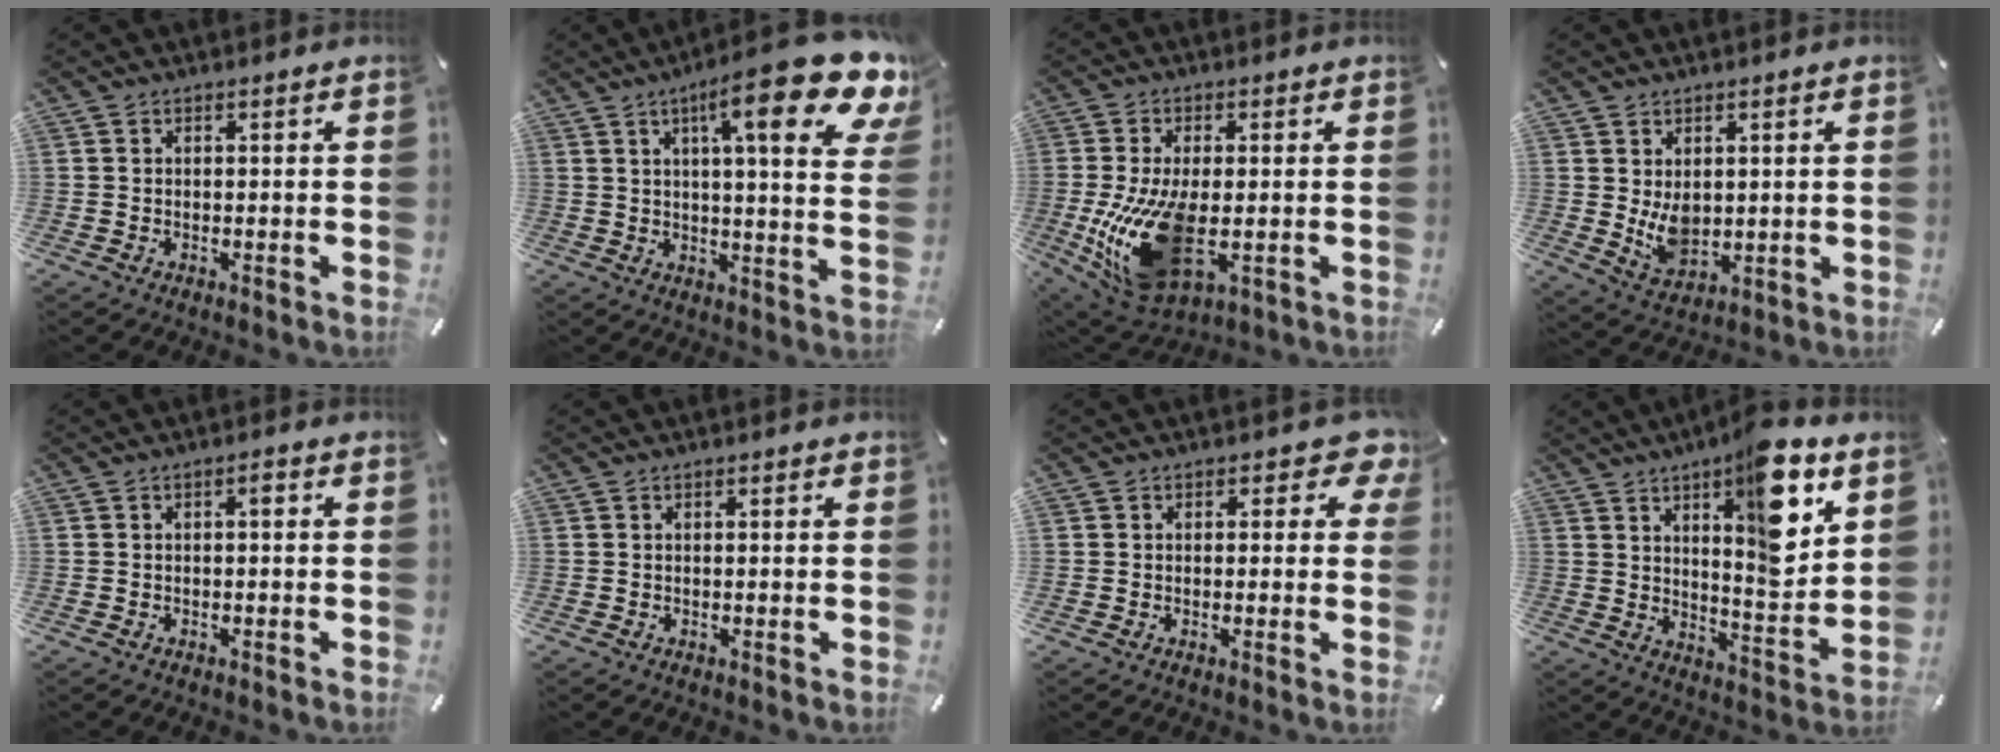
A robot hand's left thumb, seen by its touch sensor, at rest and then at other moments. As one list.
[{"total": 20.5, "force": [10.6, 4.2, 17.1], "torque": [-0.258, -0.058, 0.155]}, {"total": 18.2, "force": [-1.8, 9.6, 15.3], "torque": [-0.315, -0.028, -0.020]}, {"total": 6.7, "force": [1.6, 5.0, 4.2], "torque": [-0.077, -0.016, 0.030]}, {"total": 1.3, "force": [-0.1, 0.4, 1.2], "torque": [-0.025, 0.006, -0.004]}, {"total": 0.0}, {"total": 5.1, "force": [2.2, 3.3, 3.1], "torque": [-0.026, -0.009, 0.034]}, {"total": 16.5, "force": [9.1, 5.2, 12.7], "torque": [-0.162, -0.061, 0.138]}]